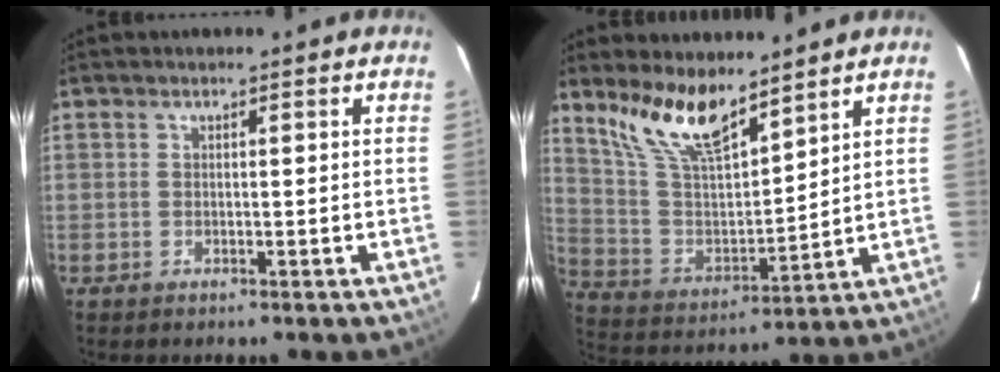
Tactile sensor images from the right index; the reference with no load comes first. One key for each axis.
{"total": 13.7, "fx": 10.3, "fy": 4.1, "fz": 7.9, "tx": -0.159, "ty": 0.003, "tz": 0.212}